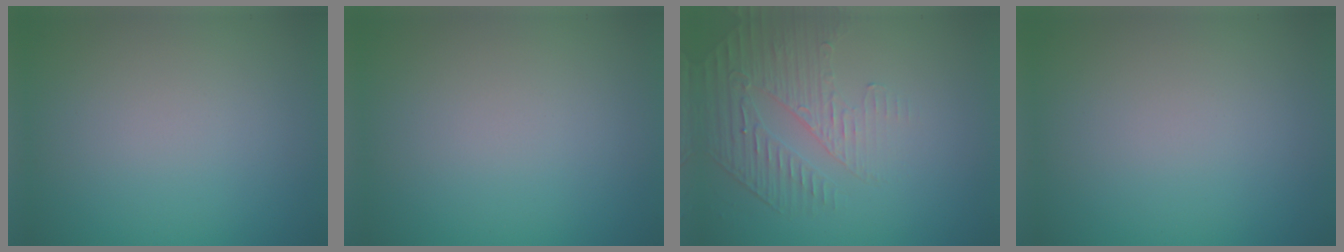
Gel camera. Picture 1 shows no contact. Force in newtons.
{"total": 0.0}
{"total": 2.2, "press": 1.7, "slide": 1.4}
{"total": 0.0}